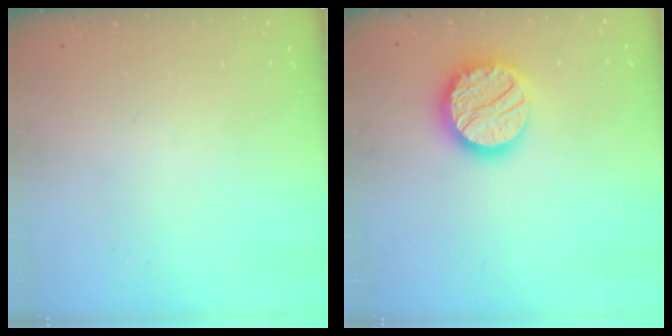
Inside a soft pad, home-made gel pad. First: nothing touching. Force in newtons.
{"total": 18.1, "press": 18.1, "slide": 1.3}